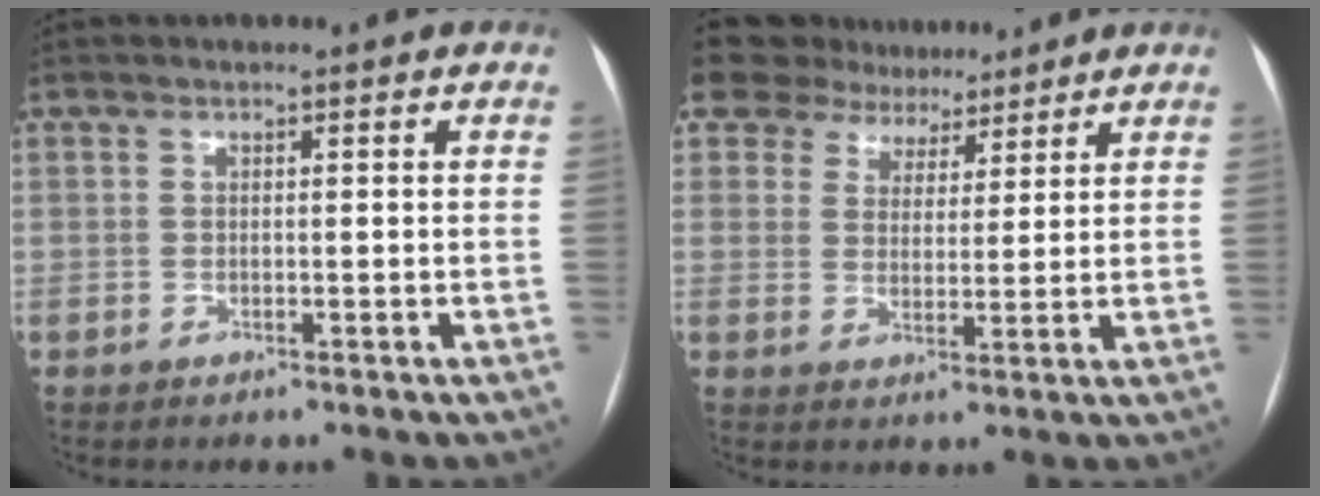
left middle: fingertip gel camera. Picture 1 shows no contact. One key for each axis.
{"total": 7.1, "fx": 6.7, "fy": 2.1, "fz": -0.4, "tx": 0.024, "ty": -0.003, "tz": 0.105}